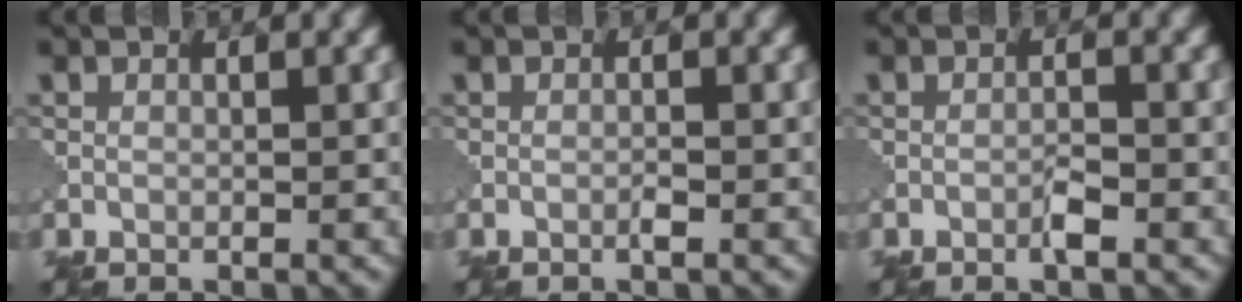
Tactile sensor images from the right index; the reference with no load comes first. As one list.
[{"total": 0.7, "force": [-0.4, 0.0, 0.6], "torque": [-0.012, 0.001, -0.009]}, {"total": 1.4, "force": [-0.8, 0.2, 1.2], "torque": [-0.021, 0.003, -0.017]}]